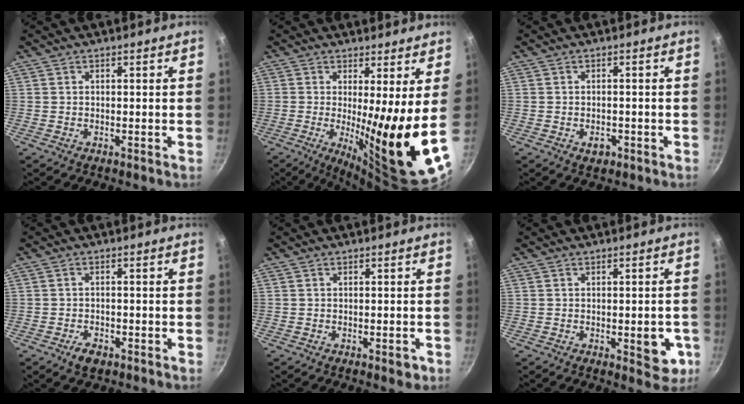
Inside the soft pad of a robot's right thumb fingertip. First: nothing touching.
{"total": 15.1, "force": [0.6, 1.7, 15.0], "torque": [-0.217, -0.042, 0.017]}
{"total": 2.6, "force": [-1.1, 1.6, 1.7], "torque": [-0.021, 0.008, -0.012]}
{"total": 3.1, "force": [-1.8, 1.7, 1.8], "torque": [-0.031, 0.013, -0.030]}
{"total": 2.1, "force": [-0.9, 1.0, 1.6], "torque": [-0.011, 0.008, -0.008]}
{"total": 6.4, "force": [-1.6, 3.0, 5.5], "torque": [-0.046, 0.003, -0.018]}